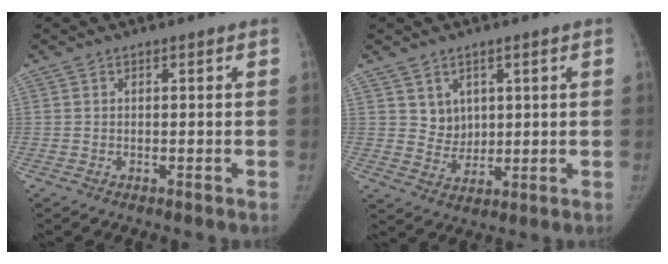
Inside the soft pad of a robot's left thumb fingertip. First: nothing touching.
{"total": 4.8, "force": [2.3, 4.0, 1.2], "torque": [0.003, -0.019, 0.051]}